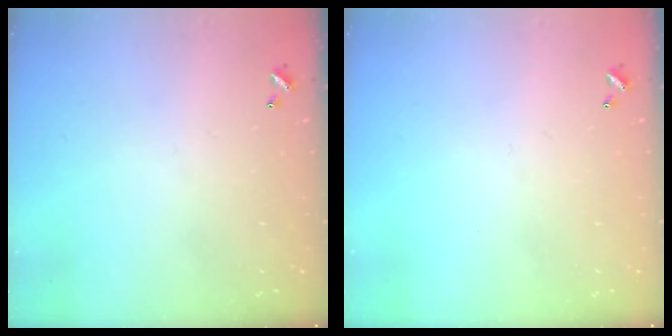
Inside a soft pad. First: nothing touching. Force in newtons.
{"total": 0.0}